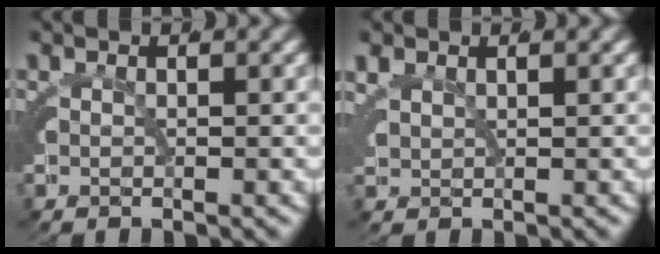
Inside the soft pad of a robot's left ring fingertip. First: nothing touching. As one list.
[{"total": 2.2, "force": [1.0, 1.7, 0.9], "torque": [-0.027, -0.004, 0.020]}]